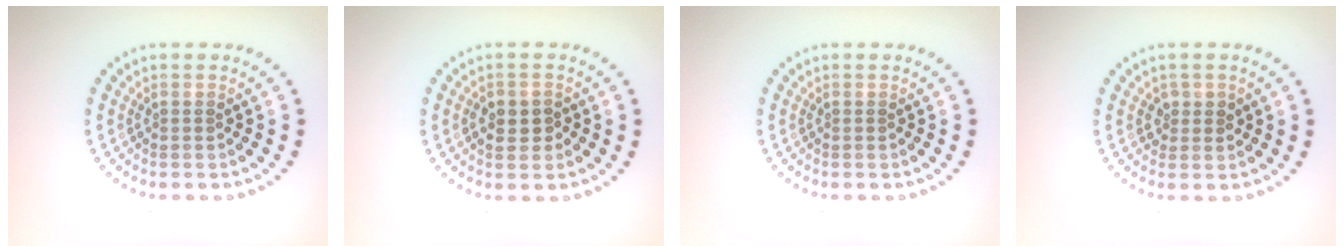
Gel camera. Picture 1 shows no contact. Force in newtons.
{"total": 2.4, "press": 2.4, "slide": 0.5}
{"total": 0.0}
{"total": 1.4, "press": 1.3, "slide": 0.4}